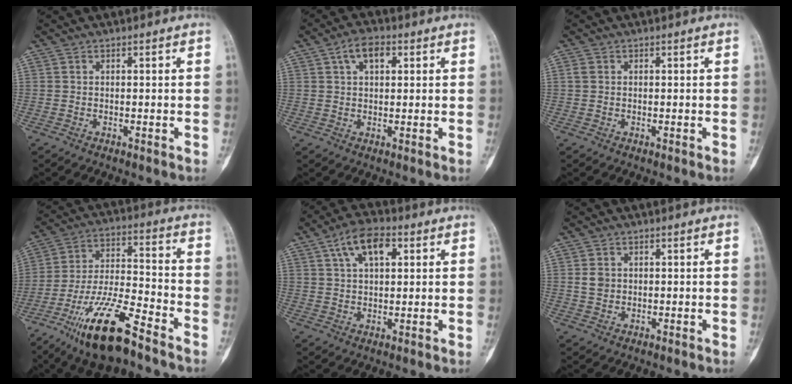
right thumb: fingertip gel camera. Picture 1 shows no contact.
{"total": 5.4, "force": [2.2, 3.0, 3.9], "torque": [-0.061, 0.008, 0.036]}
{"total": 1.3, "force": [0.4, 1.0, 0.7], "torque": [-0.012, 0.004, 0.008]}
{"total": 17.1, "force": [-11.3, 4.1, 12.2], "torque": [-0.236, 0.059, -0.205]}
{"total": 9.0, "force": [3.7, 4.6, 6.8], "torque": [-0.113, 0.007, 0.060]}
{"total": 2.5, "force": [0.4, 2.1, 1.3], "torque": [-0.015, 0.001, 0.010]}